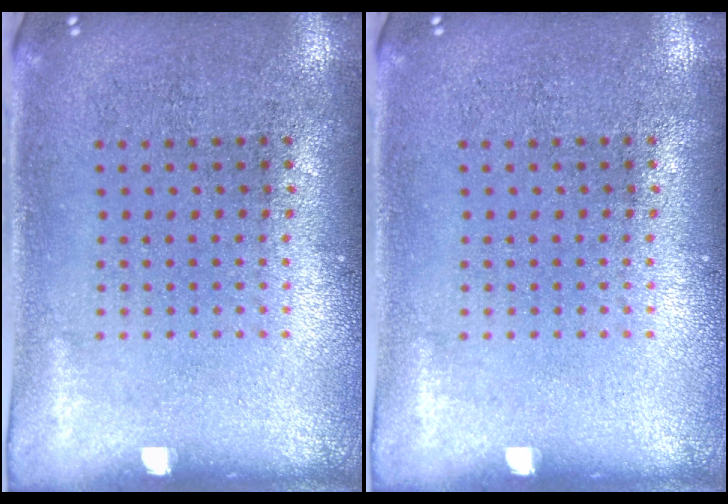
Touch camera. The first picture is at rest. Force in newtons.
{"total": 0.0}